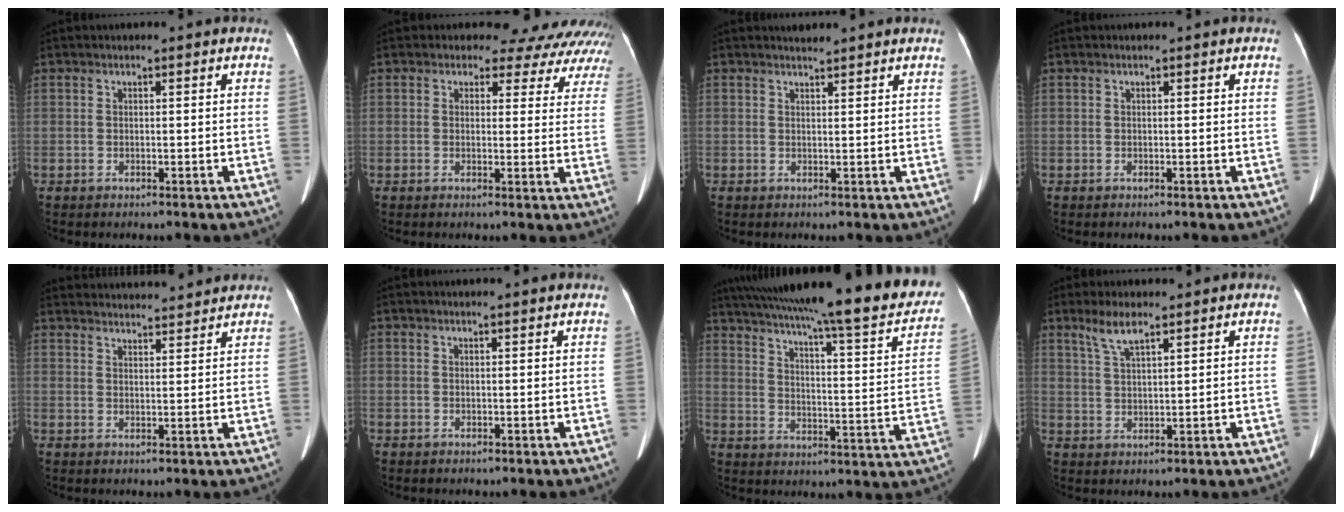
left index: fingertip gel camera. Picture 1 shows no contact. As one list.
[{"total": 15.2, "force": [13.7, 5.8, 2.8], "torque": [-0.008, -0.032, 0.119]}, {"total": 2.6, "force": [2.5, 0.4, 0.4], "torque": [-0.012, 0.019, 0.035]}, {"total": 0.0}, {"total": 15.4, "force": [14.8, 1.9, 3.8], "torque": [-0.059, 0.041, 0.206]}, {"total": 2.2, "force": [2.1, 0.6, 0.5], "torque": [-0.007, 0.023, 0.019]}, {"total": 32.6, "force": [26.6, 3.0, 18.6], "torque": [-0.260, -0.037, 0.343]}, {"total": 4.3, "force": [3.1, 0.7, 2.8], "torque": [-0.065, 0.007, 0.065]}]